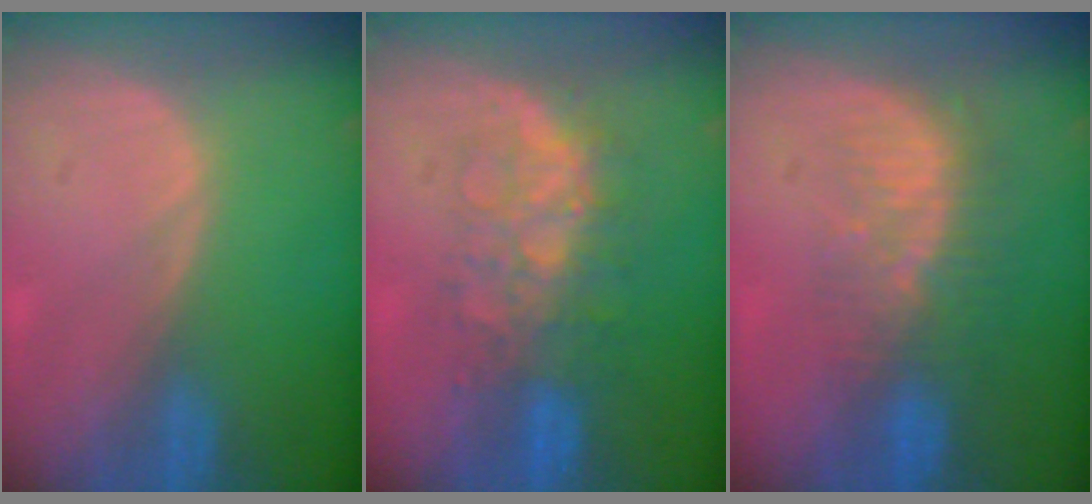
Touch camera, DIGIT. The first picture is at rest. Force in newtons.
{"total": 7.9, "press": 7.4, "slide": 2.7}
{"total": 8.2, "press": 7.2, "slide": 3.8}